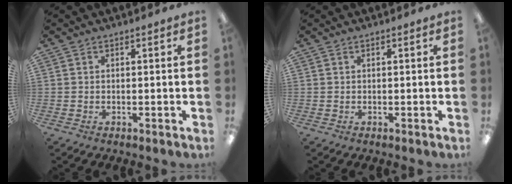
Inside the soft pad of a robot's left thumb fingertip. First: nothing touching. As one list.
[{"total": 0.0}]